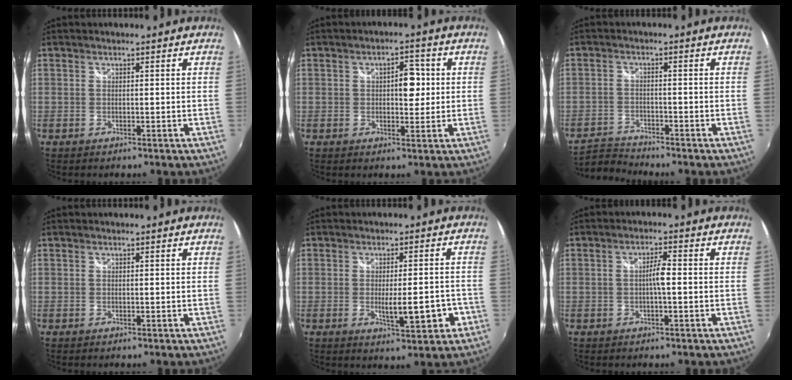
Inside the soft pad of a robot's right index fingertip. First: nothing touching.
{"total": 5.4, "force": [0.3, 3.0, 4.5], "torque": [-0.064, 0.008, 0.006]}
{"total": 5.0, "force": [-4.9, 0.6, 0.0], "torque": [-0.023, 0.001, -0.100]}
{"total": 0.0}
{"total": 7.5, "force": [-2.8, 2.0, 6.7], "torque": [-0.111, -0.017, -0.033]}
{"total": 2.7, "force": [-0.6, 0.3, 2.6], "torque": [-0.048, 0.005, -0.009]}